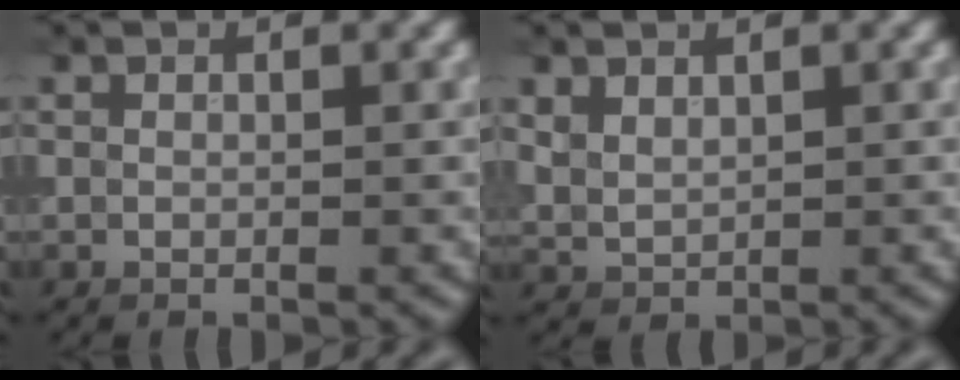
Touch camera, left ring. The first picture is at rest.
{"total": 1.6, "force": [1.1, 0.9, 0.8], "torque": [-0.023, -0.002, 0.026]}